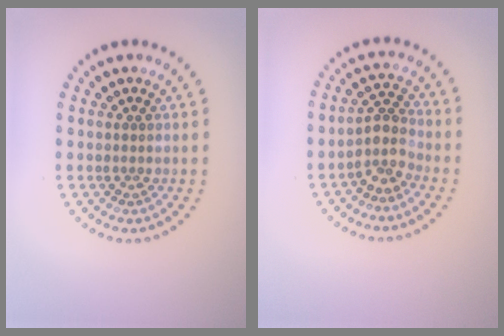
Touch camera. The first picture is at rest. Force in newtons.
{"total": 2.8, "press": 2.1, "slide": 1.8}